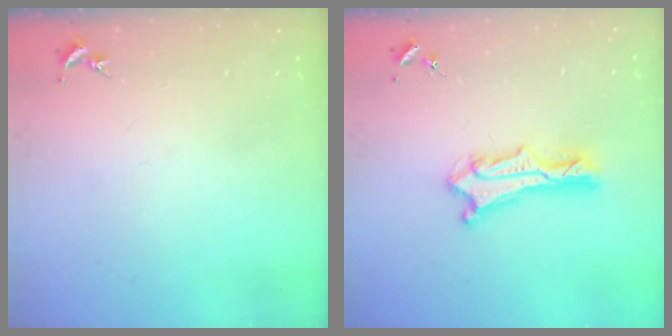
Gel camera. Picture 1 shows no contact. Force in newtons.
{"total": 4.7, "press": 4.6, "slide": 0.3}